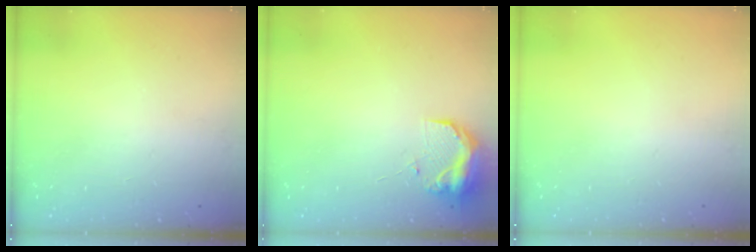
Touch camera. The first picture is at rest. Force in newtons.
{"total": 9.3, "press": 9.2, "slide": 0.7}
{"total": 0.0}